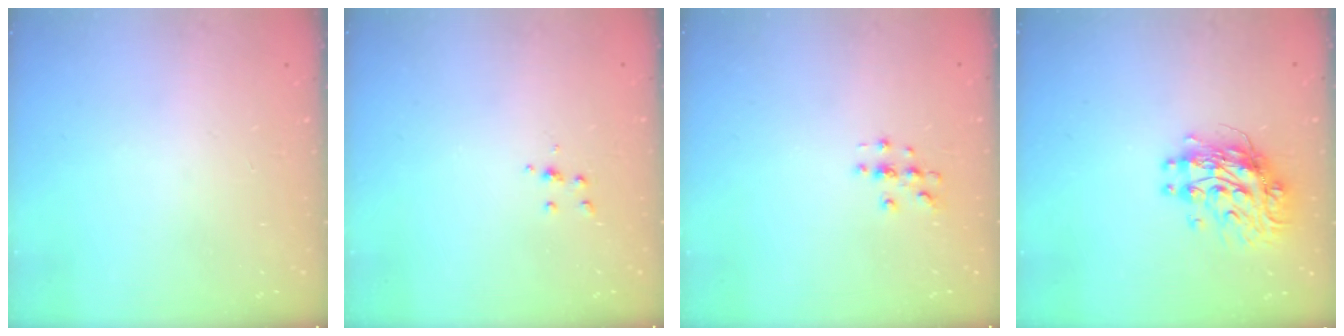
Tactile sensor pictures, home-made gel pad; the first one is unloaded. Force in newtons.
{"total": 3.3, "press": 3.3, "slide": 0.4}
{"total": 3.0, "press": 3.0, "slide": 0.3}
{"total": 11.5, "press": 11.4, "slide": 0.9}